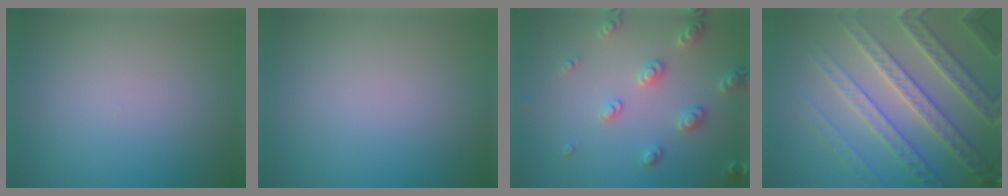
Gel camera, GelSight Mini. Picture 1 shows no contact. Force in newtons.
{"total": 0.0}
{"total": 2.9, "press": 2.9, "slide": 0.5}
{"total": 7.1, "press": 6.9, "slide": 1.7}